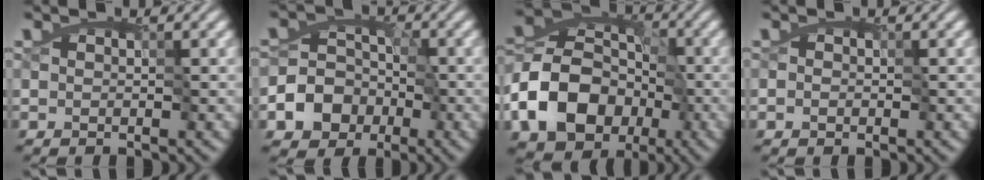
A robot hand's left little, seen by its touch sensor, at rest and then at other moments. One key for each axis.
{"total": 8.3, "fx": -5.0, "fy": 6.5, "fz": 1.0, "tx": -0.006, "ty": -0.009, "tz": -0.105}
{"total": 10.7, "fx": -5.5, "fy": 7.8, "fz": 5.0, "tx": -0.097, "ty": 0.001, "tz": -0.101}
{"total": 1.4, "fx": 0.2, "fy": 1.2, "fz": 0.8, "tx": -0.014, "ty": 0.011, "tz": 0.001}